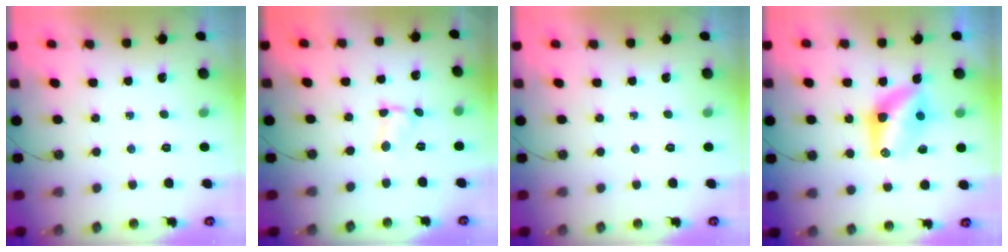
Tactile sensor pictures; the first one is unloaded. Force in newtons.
{"total": 1.6, "press": 1.6, "slide": 0.2}
{"total": 0.0}
{"total": 9.9, "press": 9.1, "slide": 3.9}